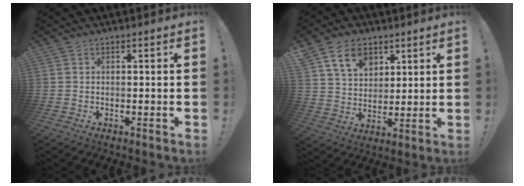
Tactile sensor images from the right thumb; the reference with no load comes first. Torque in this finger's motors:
{"motor_torque": [1.10, 1.28, 0.17, 0.03, 0.00]}